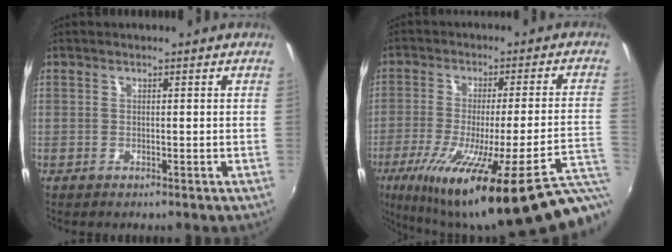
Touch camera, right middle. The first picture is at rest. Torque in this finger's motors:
{"motor_torque": [1.34, -0.79, 1.05, 0.21]}